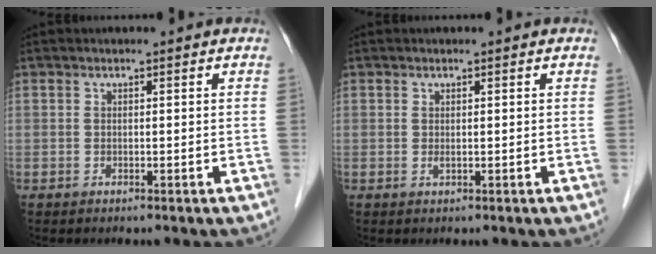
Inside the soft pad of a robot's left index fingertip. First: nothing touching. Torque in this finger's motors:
{"motor_torque": [0.01, 0.01, 0.01, 0.02]}